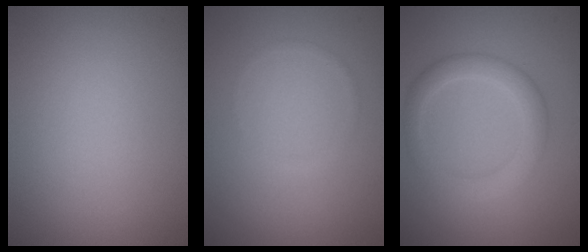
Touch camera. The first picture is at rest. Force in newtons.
{"total": 0.6, "press": 0.6, "slide": 0.1}
{"total": 3.2, "press": 3.2, "slide": 0.0}